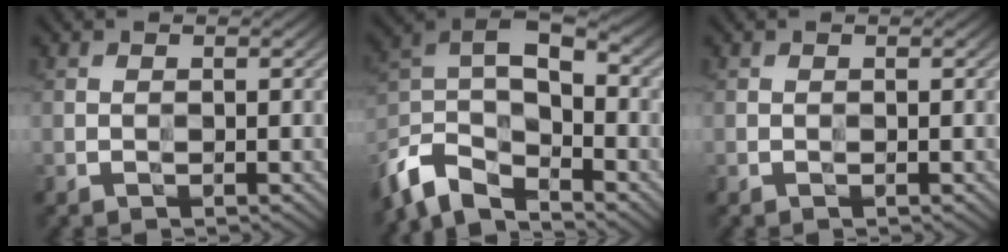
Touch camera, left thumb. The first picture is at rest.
{"total": 10.4, "force": [-7.4, 4.4, 5.8], "torque": [-0.113, -0.010, -0.156]}
{"total": 0.0}